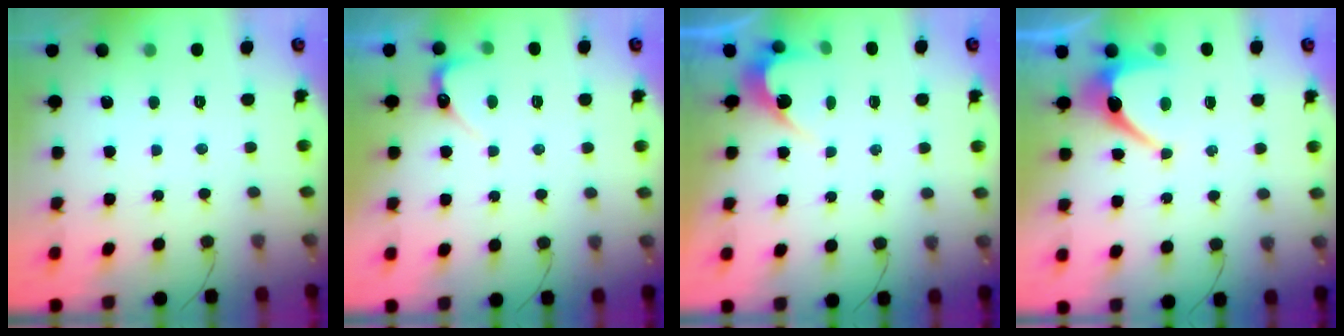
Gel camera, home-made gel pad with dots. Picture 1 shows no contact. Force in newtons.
{"total": 2.9, "press": 2.9, "slide": 0.3}
{"total": 2.9, "press": 2.9, "slide": 0.1}
{"total": 6.9, "press": 6.9, "slide": 0.8}